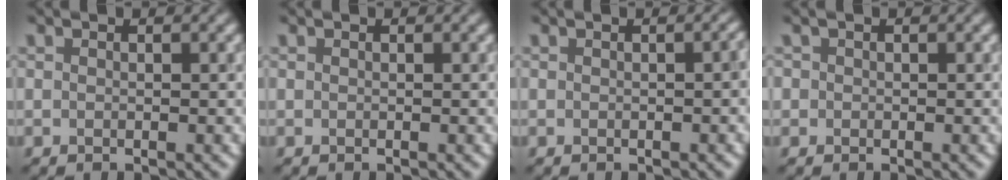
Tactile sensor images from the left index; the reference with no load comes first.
{"total": 0.0}
{"total": 0.7, "force": [-0.2, 0.2, 0.6], "torque": [-0.009, 0.000, 0.001]}
{"total": 0.7, "force": [0.1, 0.6, 0.1], "torque": [0.003, 0.001, -0.002]}